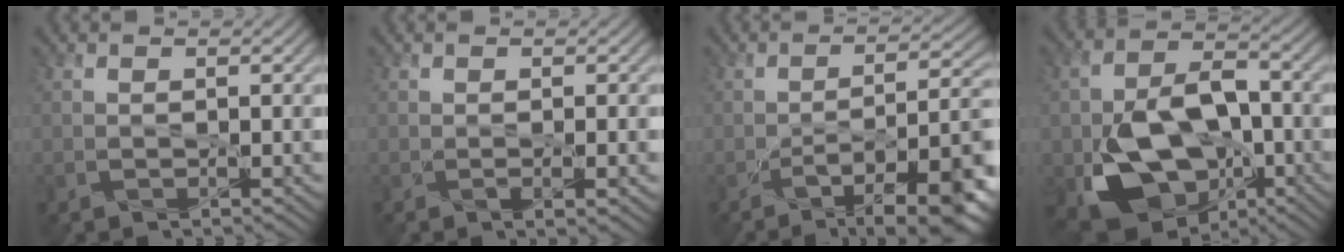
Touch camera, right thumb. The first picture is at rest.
{"total": 1.9, "force": [-0.6, 0.2, 1.8], "torque": [-0.032, -0.007, -0.007]}
{"total": 12.1, "force": [-6.5, 3.4, 9.6], "torque": [-0.139, -0.004, -0.097]}
{"total": 14.7, "force": [-4.9, 9.8, 9.9], "torque": [-0.181, -0.032, -0.081]}